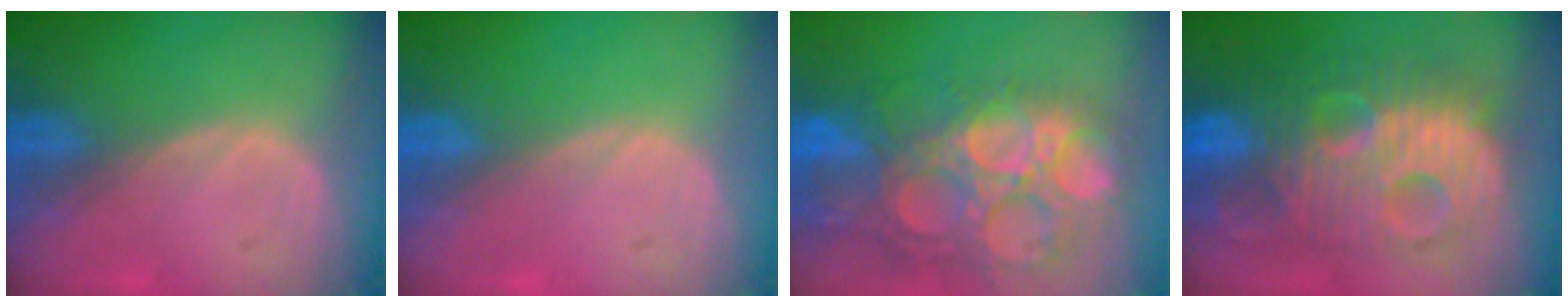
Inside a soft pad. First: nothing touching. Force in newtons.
{"total": 0.0}
{"total": 15.6, "press": 13.0, "slide": 8.7}
{"total": 13.7, "press": 13.6, "slide": 1.1}